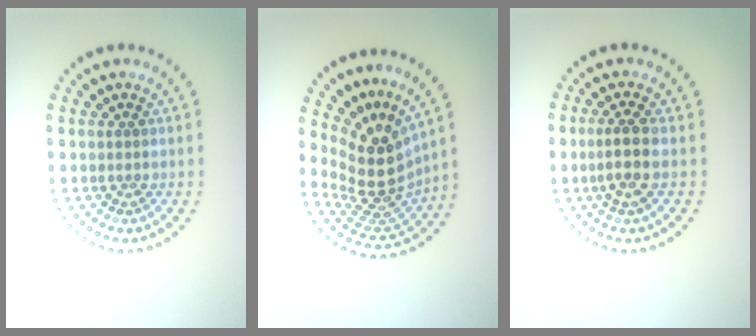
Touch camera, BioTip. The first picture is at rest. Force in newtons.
{"total": 5.0, "press": 3.6, "slide": 3.4}
{"total": 2.5, "press": 2.3, "slide": 1.1}